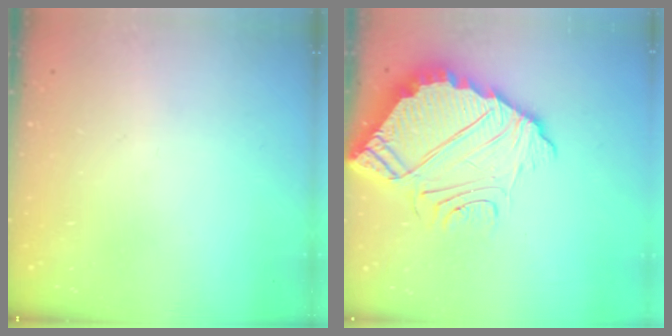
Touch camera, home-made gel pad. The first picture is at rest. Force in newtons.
{"total": 9.6, "press": 9.6, "slide": 0.5}